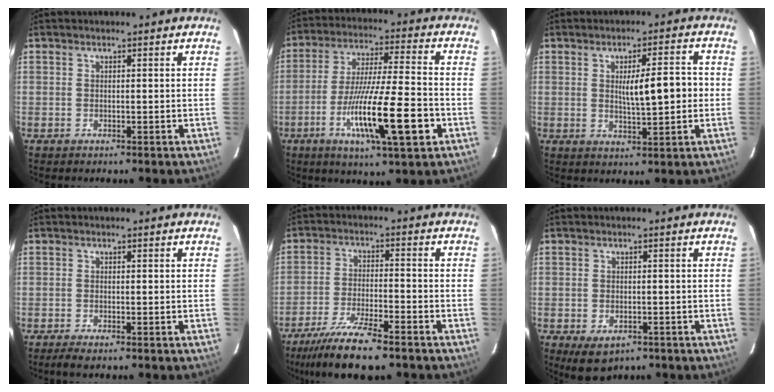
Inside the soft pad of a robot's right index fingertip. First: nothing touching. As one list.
[{"total": 16.4, "force": [-5.7, 1.2, 15.3], "torque": [-0.272, -0.016, -0.096]}, {"total": 7.4, "force": [0.3, 1.3, 7.2], "torque": [-0.113, 0.010, 0.011]}, {"total": 2.1, "force": [-1.5, 0.3, 1.3], "torque": [-0.027, -0.006, -0.027]}, {"total": 10.9, "force": [-8.5, 1.0, 6.8], "torque": [-0.118, -0.028, -0.144]}, {"total": 4.8, "force": [-2.8, 2.9, 2.7], "torque": [-0.046, -0.007, -0.033]}]